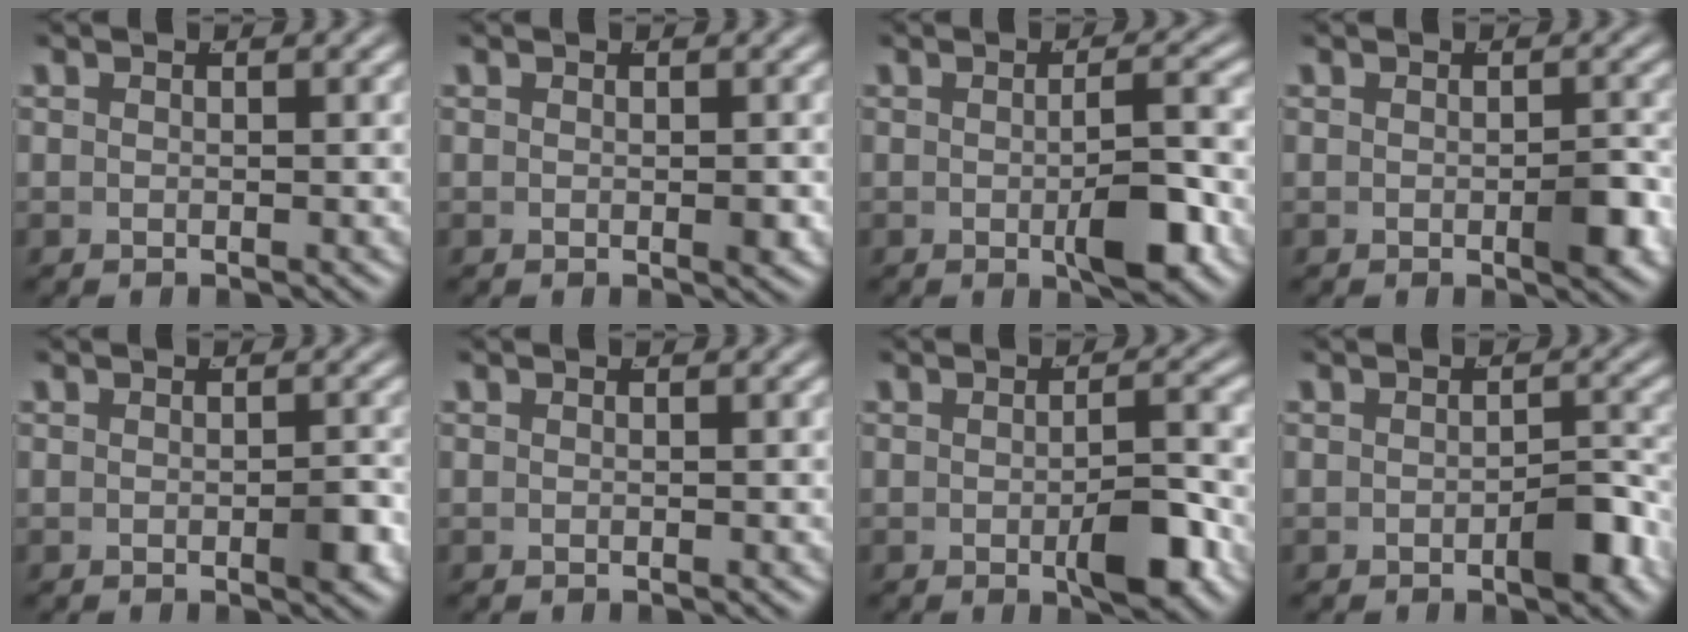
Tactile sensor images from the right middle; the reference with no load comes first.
{"total": 0.7, "force": [-0.1, 0.3, 0.6], "torque": [-0.005, -0.003, -0.002]}
{"total": 4.1, "force": [-1.2, 0.7, 3.9], "torque": [-0.043, 0.000, -0.021]}
{"total": 2.2, "force": [-0.7, 0.9, 1.9], "torque": [-0.031, -0.007, -0.012]}
{"total": 1.6, "force": [-0.6, 0.6, 1.4], "torque": [-0.022, -0.004, -0.011]}
{"total": 0.0}
{"total": 3.9, "force": [-1.3, 1.1, 3.5], "torque": [-0.041, -0.002, -0.023]}
{"total": 2.4, "force": [-1.3, 0.8, 1.9], "torque": [-0.023, -0.004, -0.018]}